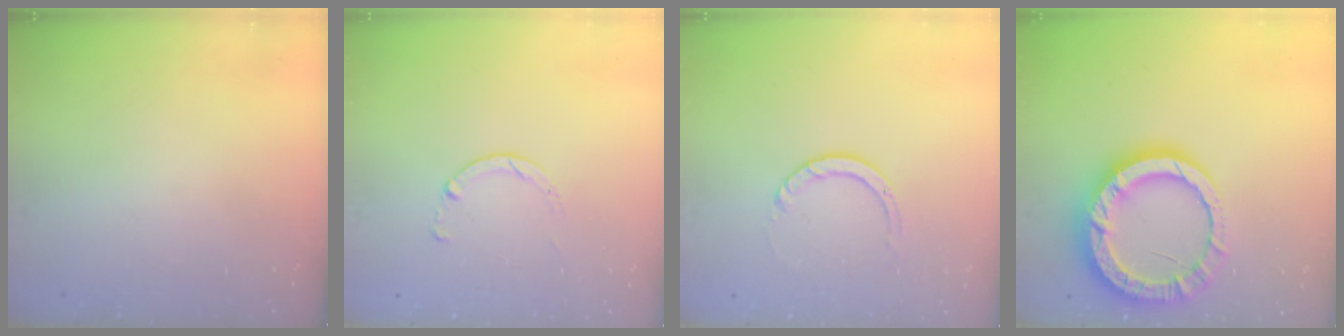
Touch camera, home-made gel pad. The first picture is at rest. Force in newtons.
{"total": 1.8, "press": 1.8, "slide": 0.2}
{"total": 3.5, "press": 3.5, "slide": 0.3}
{"total": 17.0, "press": 16.9, "slide": 1.6}